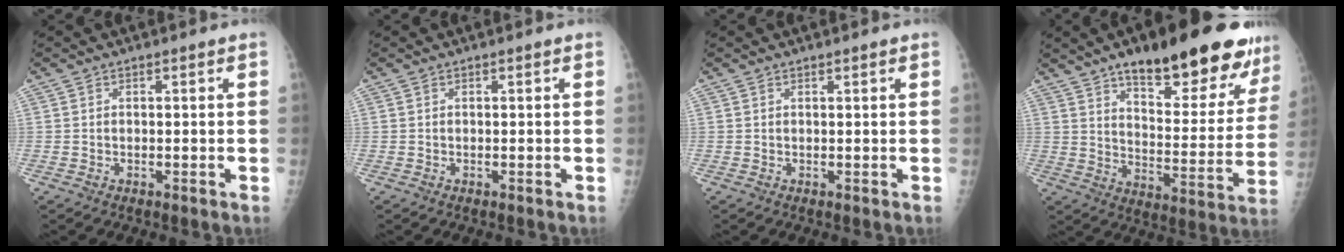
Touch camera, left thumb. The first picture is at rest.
{"total": 0.0}
{"total": 0.6, "force": [0.4, 0.0, 0.4], "torque": [-0.009, 0.000, 0.006]}
{"total": 26.0, "force": [17.0, 8.5, 17.6], "torque": [-0.197, -0.061, 0.242]}